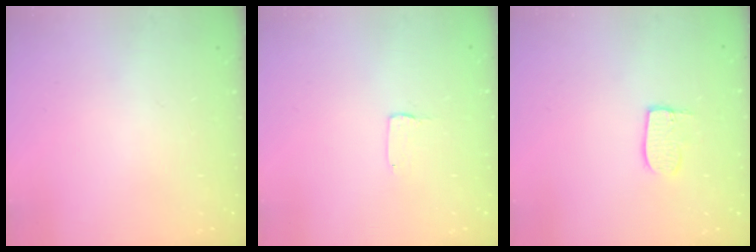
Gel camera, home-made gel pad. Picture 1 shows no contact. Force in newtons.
{"total": 1.0, "press": 1.0, "slide": 0.1}
{"total": 6.8, "press": 6.8, "slide": 0.1}